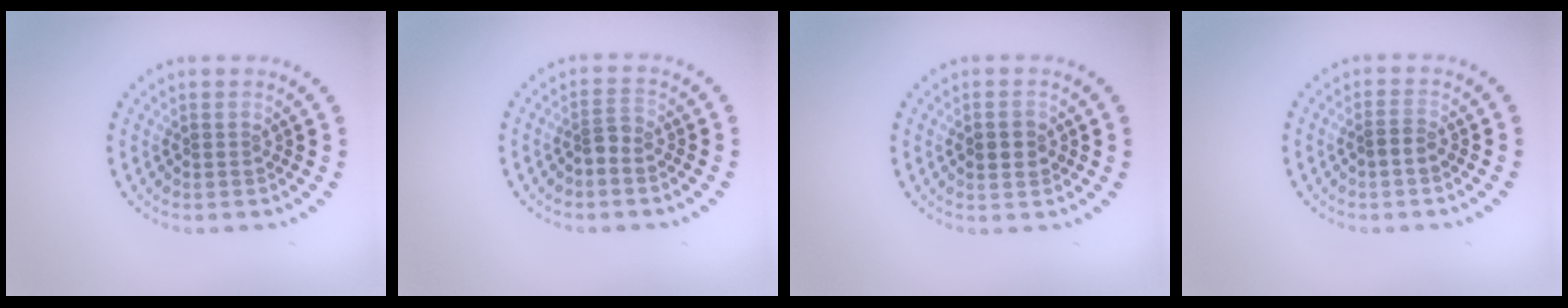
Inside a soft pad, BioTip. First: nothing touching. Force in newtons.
{"total": 1.5, "press": 1.2, "slide": 1.0}
{"total": 1.8, "press": 1.8, "slide": 0.3}
{"total": 1.2, "press": 1.0, "slide": 0.7}